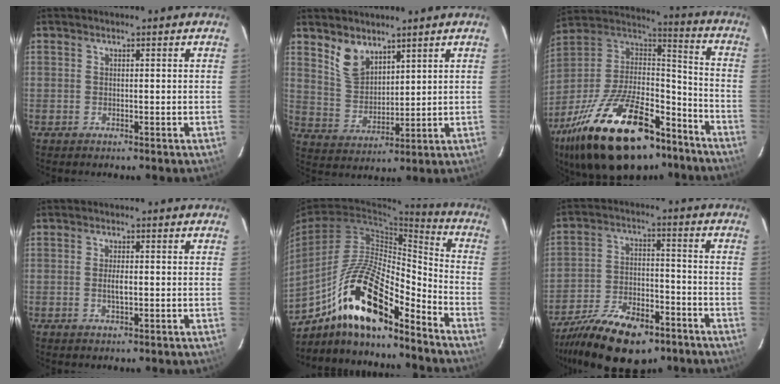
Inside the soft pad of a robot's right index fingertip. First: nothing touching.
{"total": 7.1, "force": [5.0, 3.8, 3.3], "torque": [-0.057, 0.004, 0.108]}
{"total": 32.8, "force": [-21.2, 14.3, 20.7], "torque": [-0.392, -0.004, -0.328]}
{"total": 2.5, "force": [-0.3, 1.0, 2.3], "torque": [-0.041, 0.000, -0.006]}
{"total": 18.2, "force": [-12.5, 5.1, 12.3], "torque": [-0.225, 0.005, -0.229]}
{"total": 18.0, "force": [-12.4, 8.0, 10.3], "torque": [-0.212, -0.018, -0.200]}